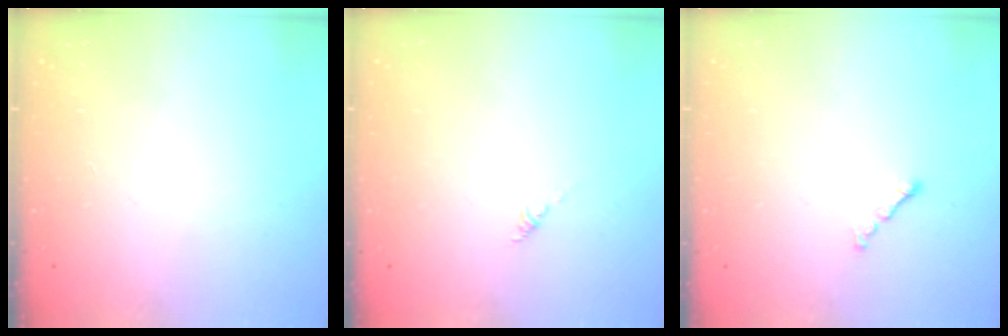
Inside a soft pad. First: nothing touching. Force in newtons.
{"total": 0.0}
{"total": 0.8, "press": 0.7, "slide": 0.4}